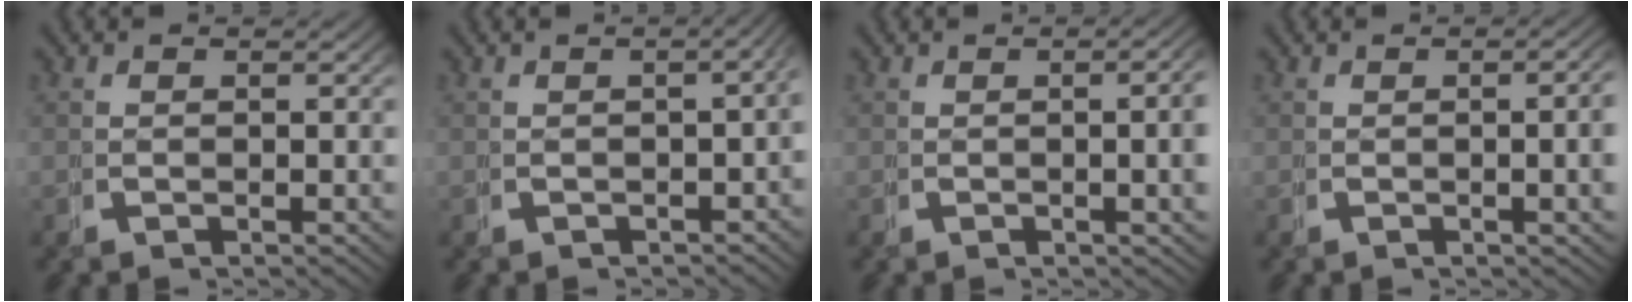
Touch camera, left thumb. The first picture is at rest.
{"total": 3.3, "force": [-0.6, 1.5, 2.9], "torque": [-0.032, 0.012, -0.013]}
{"total": 4.1, "force": [0.2, 1.2, 3.9], "torque": [-0.040, 0.011, -0.004]}
{"total": 3.4, "force": [0.0, 0.9, 3.3], "torque": [-0.036, 0.007, -0.004]}